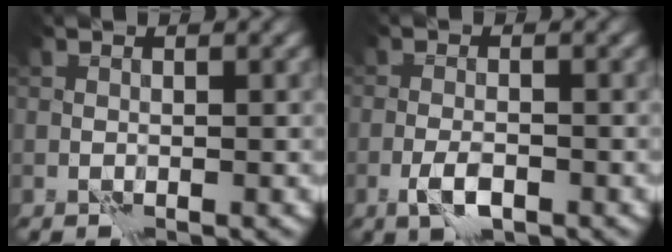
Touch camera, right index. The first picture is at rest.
{"total": 2.3, "force": [-1.1, 0.8, 1.9], "torque": [-0.040, -0.001, -0.024]}